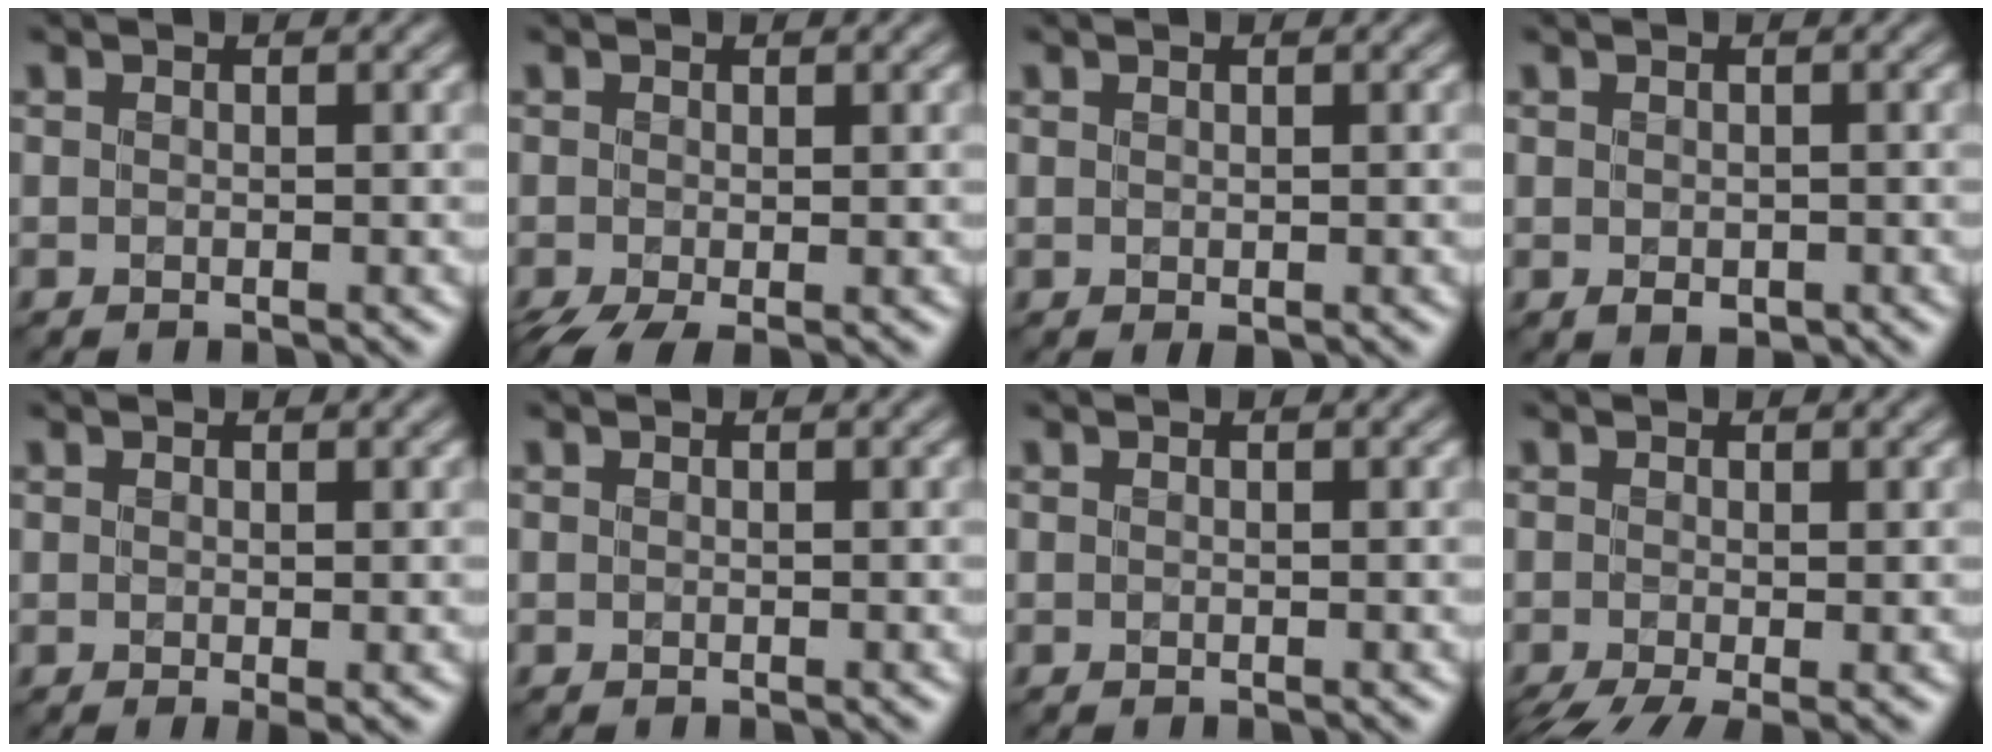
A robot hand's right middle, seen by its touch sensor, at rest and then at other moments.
{"total": 3.1, "force": [-1.6, 1.0, 2.4], "torque": [-0.050, -0.012, -0.031]}
{"total": 0.6, "force": [0.0, 0.4, 0.4], "torque": [-0.006, -0.003, 0.001]}
{"total": 1.1, "force": [-0.2, 0.8, 0.7], "torque": [-0.011, -0.005, -0.002]}
{"total": 0.8, "force": [0.0, 0.1, 0.8], "torque": [-0.013, -0.008, 0.000]}
{"total": 0.0}
{"total": 0.0}
{"total": 4.5, "force": [-2.4, 1.3, 3.5], "torque": [-0.064, -0.016, -0.041]}